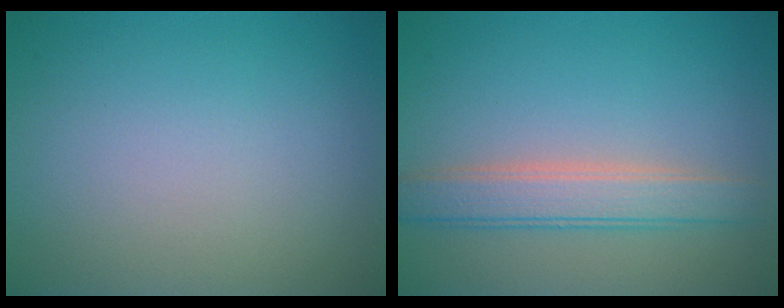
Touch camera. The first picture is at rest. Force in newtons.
{"total": 3.8, "press": 3.7, "slide": 0.4}